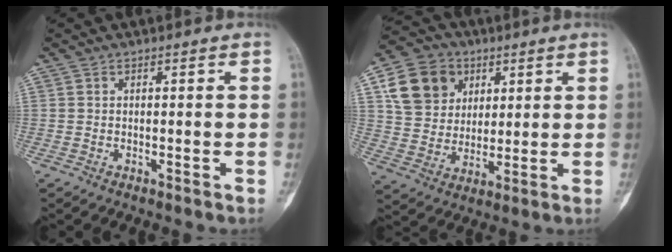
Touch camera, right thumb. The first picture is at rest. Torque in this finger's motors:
{"motor_torque": [0.12, 0.01, 0.23, -0.02, -0.05]}